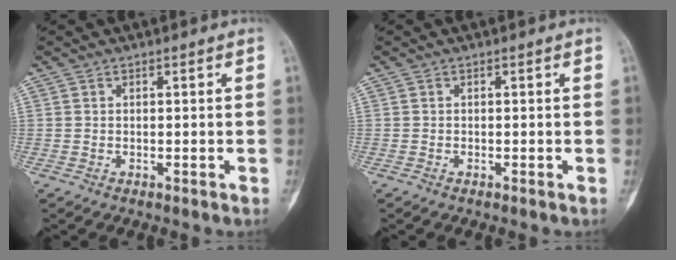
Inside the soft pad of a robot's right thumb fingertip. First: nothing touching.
{"total": 0.0}